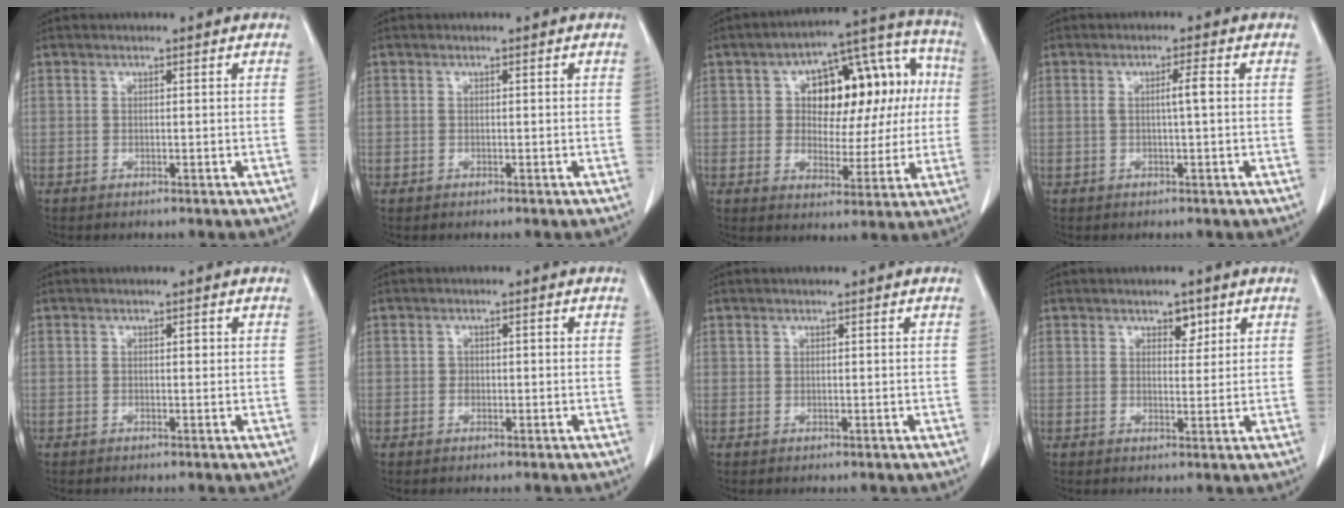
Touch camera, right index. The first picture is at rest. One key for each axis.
{"total": 0.0}
{"total": 16.8, "fx": 2.6, "fy": 9.0, "fz": 13.9, "tx": -0.178, "ty": 0.059, "tz": 0.043}
{"total": 2.3, "fx": 0.1, "fy": -0.2, "fz": 2.3, "tx": -0.039, "ty": 0.002, "tz": 0.000}
{"total": 0.6, "fx": 0.1, "fy": 0.3, "fz": 0.5, "tx": -0.006, "ty": 0.002, "tz": 0.000}
{"total": 1.1, "fx": -0.2, "fy": 1.0, "fz": 0.6, "tx": -0.007, "ty": 0.005, "tz": -0.003}
{"total": 0.0}
{"total": 2.5, "fx": 1.5, "fy": 1.4, "fz": 1.4, "tx": -0.016, "ty": 0.000, "tz": 0.023}